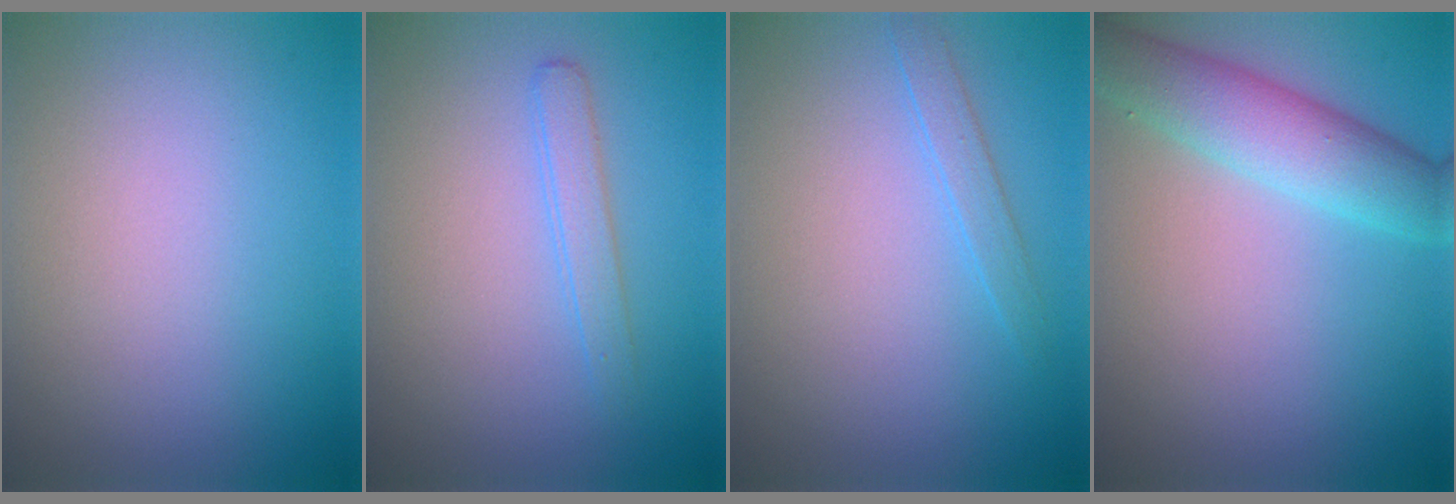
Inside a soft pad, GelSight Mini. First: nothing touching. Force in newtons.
{"total": 1.7, "press": 1.7, "slide": 0.1}
{"total": 1.3, "press": 1.3, "slide": 0.1}
{"total": 5.1, "press": 5.1, "slide": 0.2}